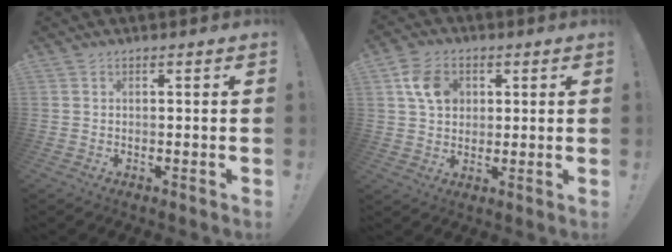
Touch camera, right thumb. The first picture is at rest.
{"total": 9.6, "force": [3.3, 7.4, 5.1], "torque": [-0.079, 0.003, 0.068]}